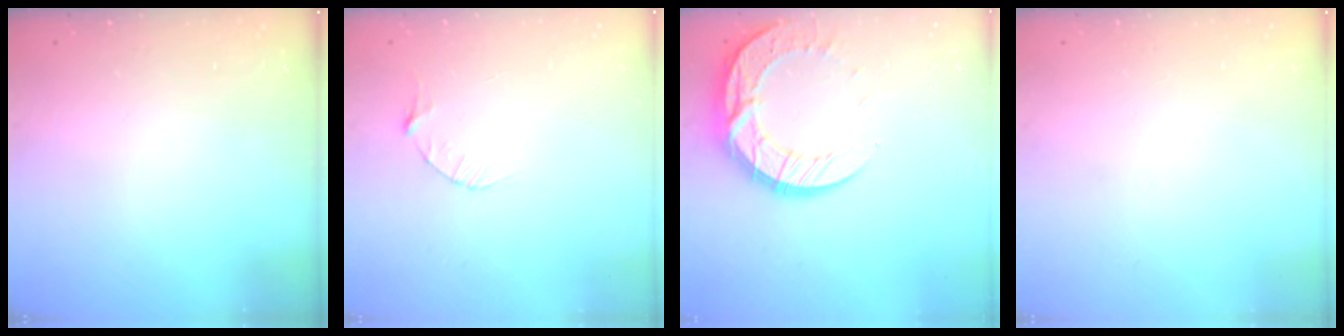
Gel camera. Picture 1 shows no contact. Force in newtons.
{"total": 3.1, "press": 3.0, "slide": 0.4}
{"total": 15.4, "press": 15.4, "slide": 1.2}
{"total": 0.0}